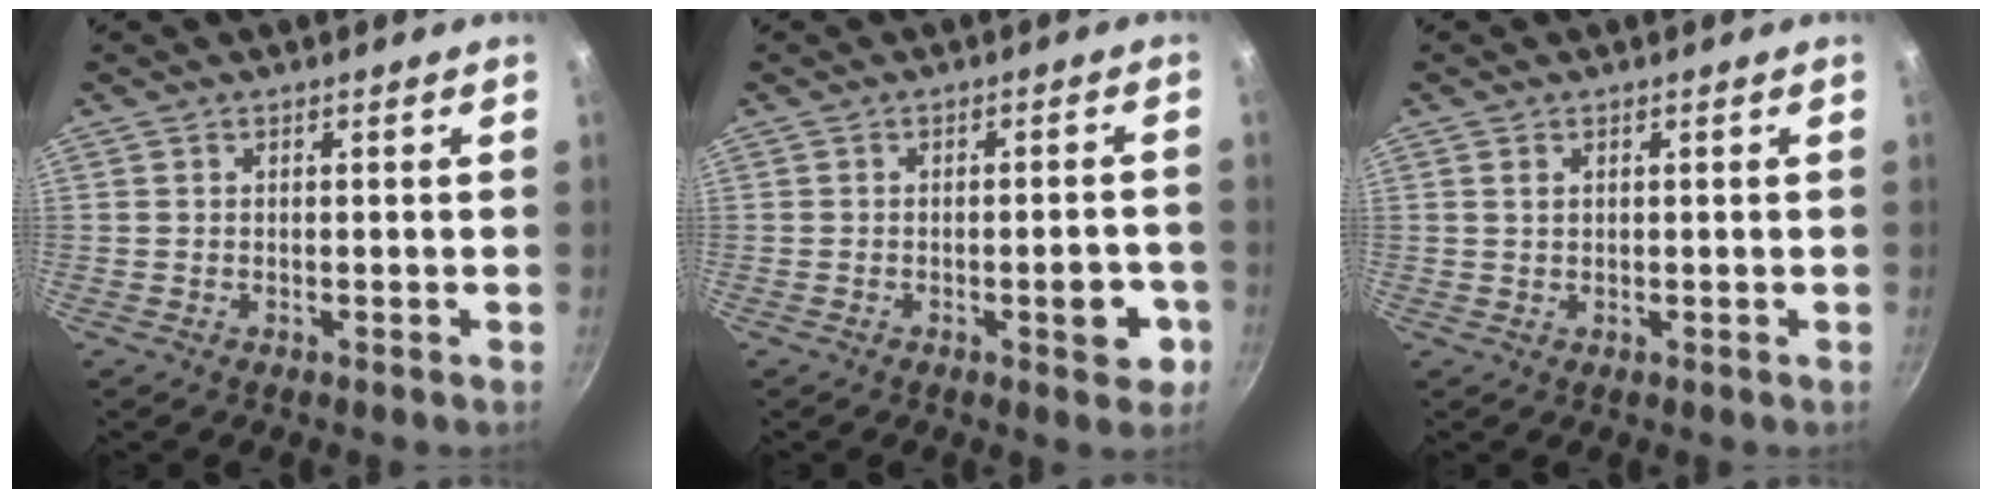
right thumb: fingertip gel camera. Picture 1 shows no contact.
{"total": 6.0, "force": [-2.1, 2.3, 5.2], "torque": [-0.047, 0.014, -0.026]}
{"total": 1.2, "force": [0.5, 0.8, 0.7], "torque": [-0.012, 0.003, 0.009]}